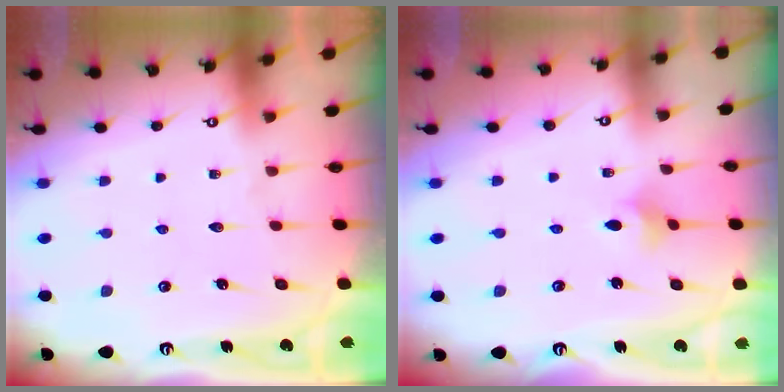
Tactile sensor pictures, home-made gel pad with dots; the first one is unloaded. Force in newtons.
{"total": 2.8, "press": 2.8, "slide": 0.6}